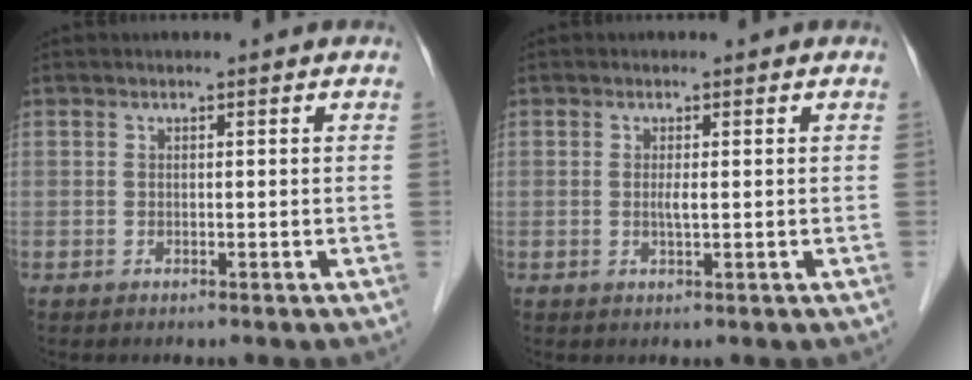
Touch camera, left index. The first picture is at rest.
{"total": 1.1, "force": [0.1, 0.0, 1.1], "torque": [-0.027, -0.002, 0.002]}